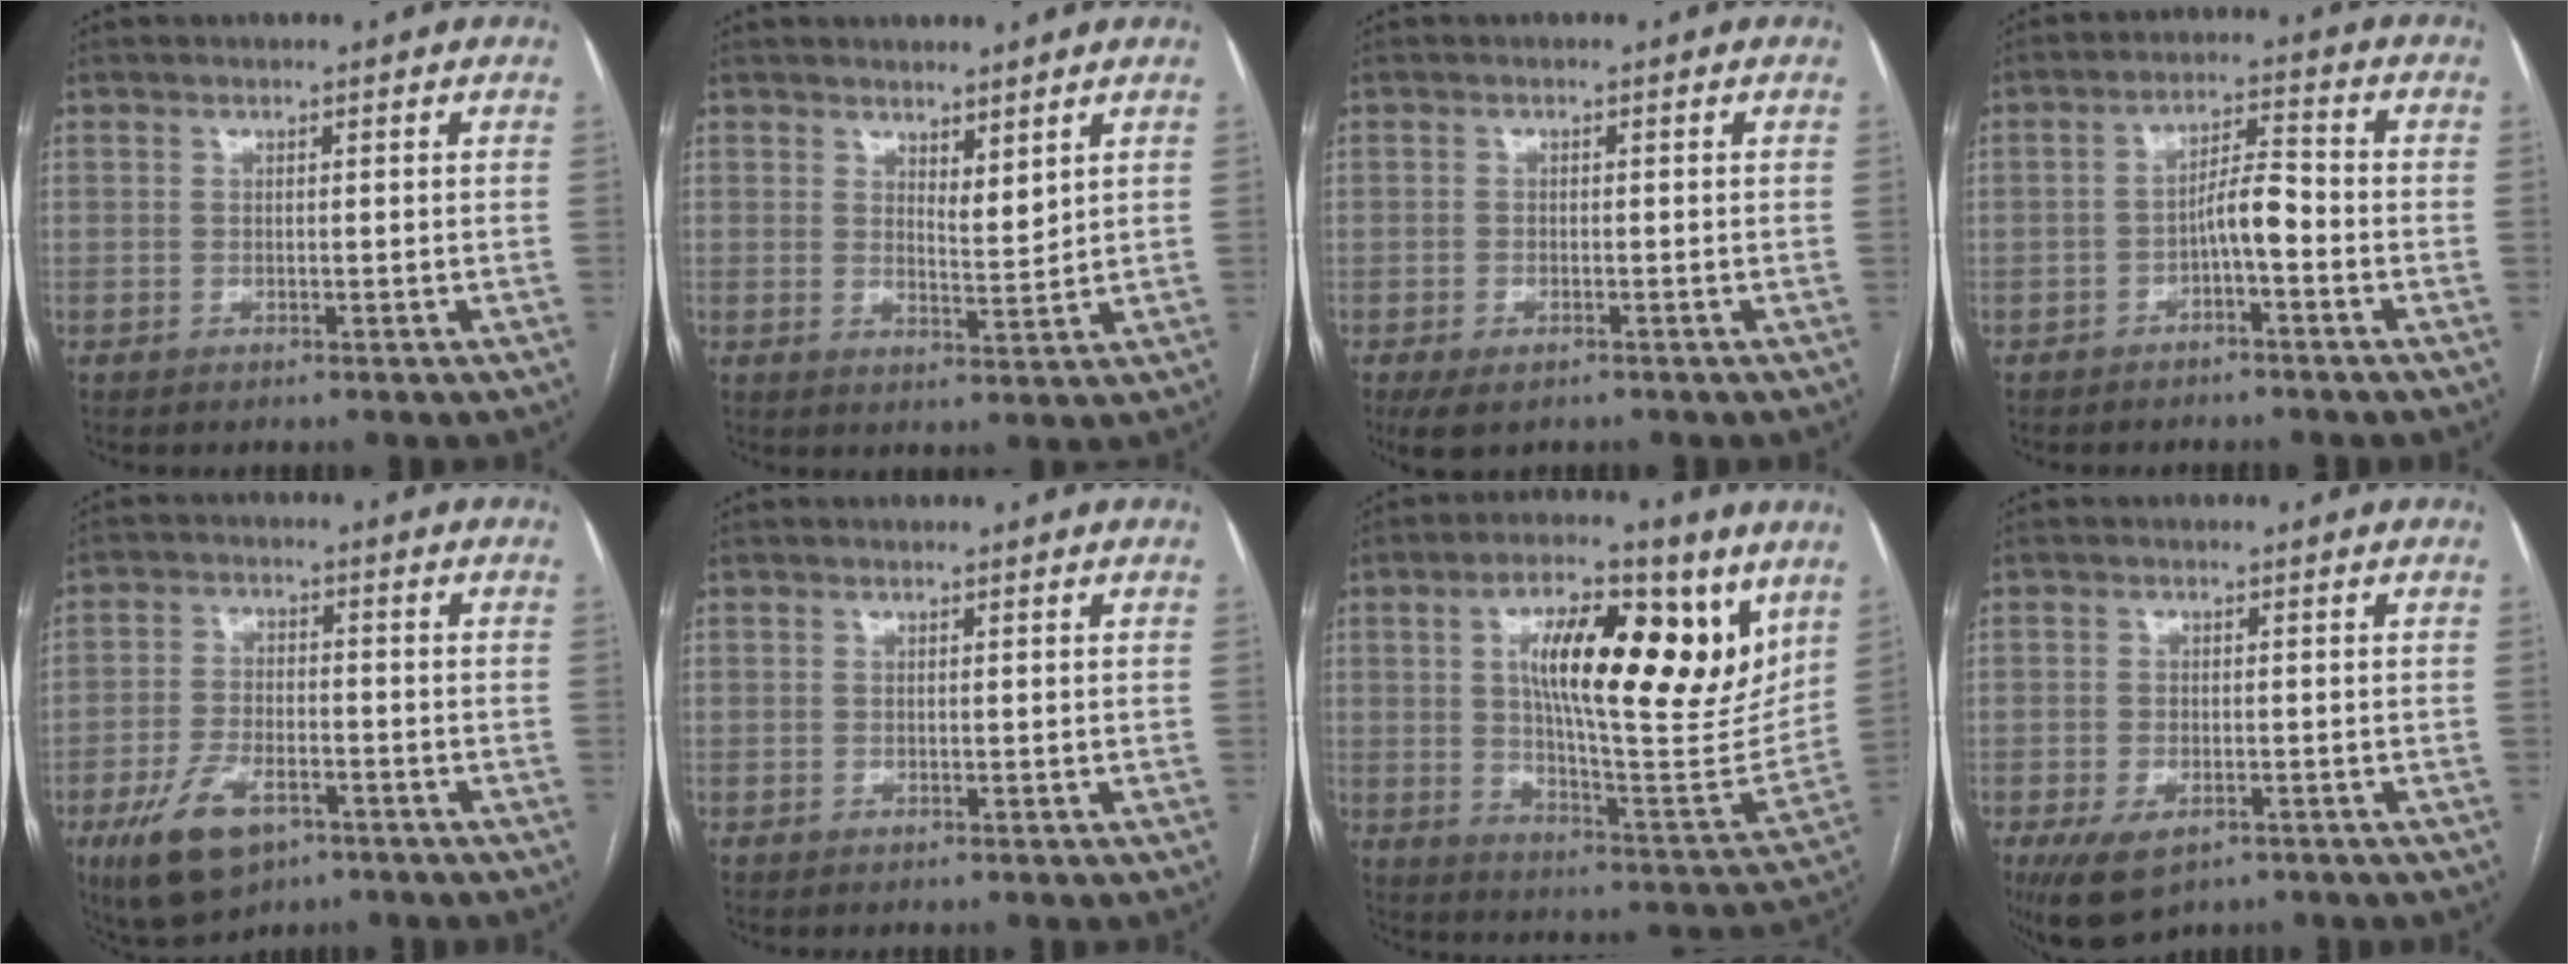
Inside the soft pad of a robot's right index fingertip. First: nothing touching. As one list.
[{"total": 2.3, "force": [1.8, 0.4, 1.4], "torque": [-0.028, -0.013, 0.037]}, {"total": 3.7, "force": [-2.4, 1.7, 2.2], "torque": [-0.044, -0.007, -0.031]}, {"total": 4.9, "force": [-1.9, 1.0, 4.5], "torque": [-0.075, 0.017, -0.031]}, {"total": 9.7, "force": [-5.3, 4.6, 6.7], "torque": [-0.138, -0.005, -0.086]}, {"total": 0.0}, {"total": 20.7, "force": [8.3, 6.1, 18.0], "torque": [-0.272, 0.008, 0.134]}, {"total": 6.3, "force": [-3.6, 3.2, 4.0], "torque": [-0.074, -0.008, -0.052]}]